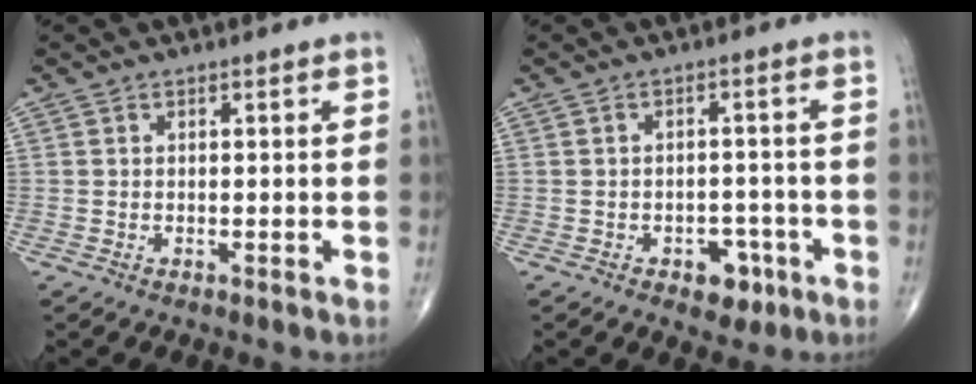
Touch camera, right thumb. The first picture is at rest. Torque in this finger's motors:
{"motor_torque": [2.97, 2.03, 0.32, -0.60, -0.01]}